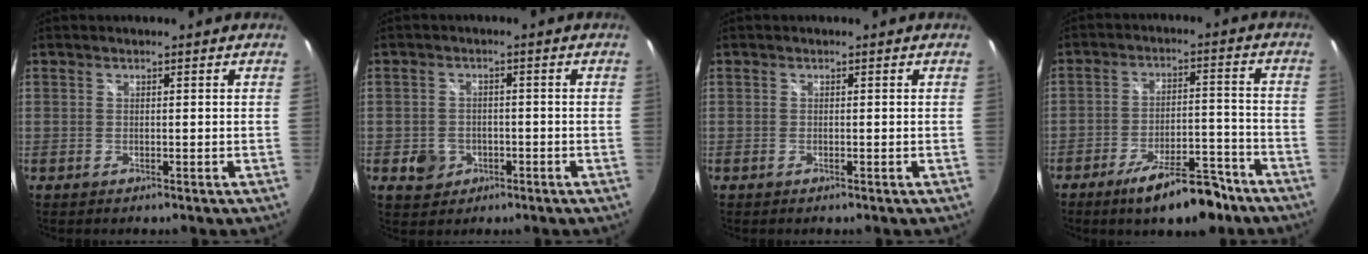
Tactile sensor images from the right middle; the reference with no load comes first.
{"total": 4.6, "force": [-1.8, 4.0, 1.4], "torque": [-0.040, 0.005, -0.022]}
{"total": 0.0}
{"total": 12.0, "force": [-8.9, 3.6, 7.3], "torque": [-0.126, 0.006, -0.130]}